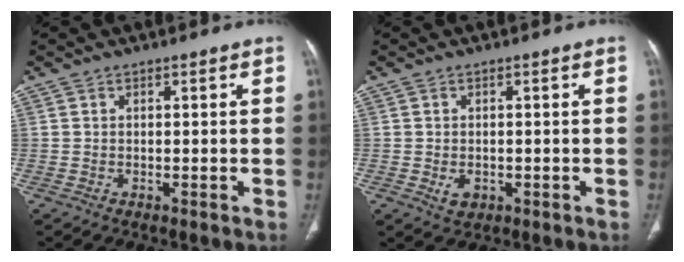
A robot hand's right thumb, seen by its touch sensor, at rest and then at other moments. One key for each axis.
{"total": 2.8, "fx": -0.7, "fy": 2.0, "fz": 1.7, "tx": -0.021, "ty": 0.001, "tz": -0.002}